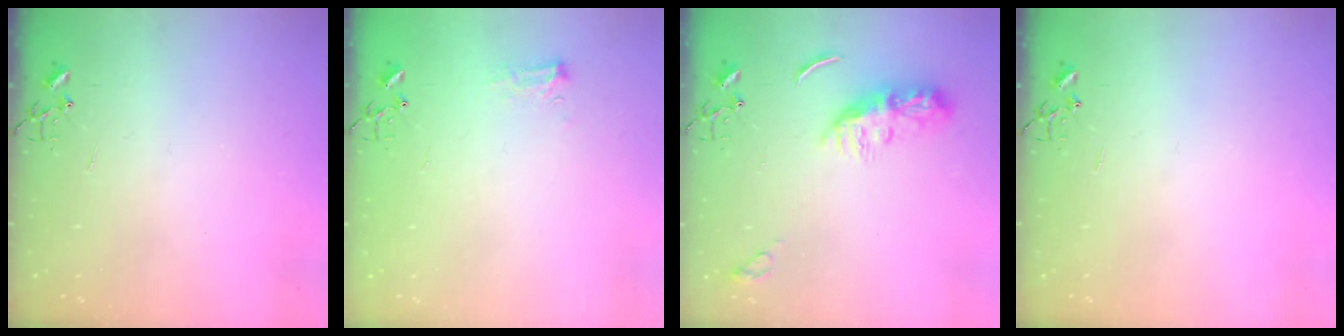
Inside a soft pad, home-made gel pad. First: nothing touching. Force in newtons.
{"total": 7.3, "press": 7.2, "slide": 0.9}
{"total": 8.9, "press": 8.9, "slide": 0.6}
{"total": 0.0}